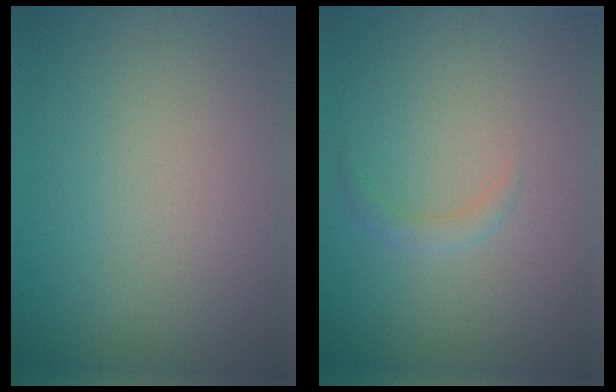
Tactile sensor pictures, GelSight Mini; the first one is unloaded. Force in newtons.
{"total": 1.1, "press": 1.1, "slide": 0.1}